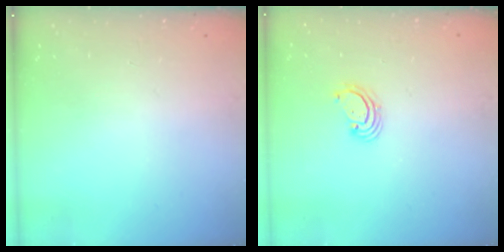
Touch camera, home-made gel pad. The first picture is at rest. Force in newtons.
{"total": 2.8, "press": 2.8, "slide": 0.3}